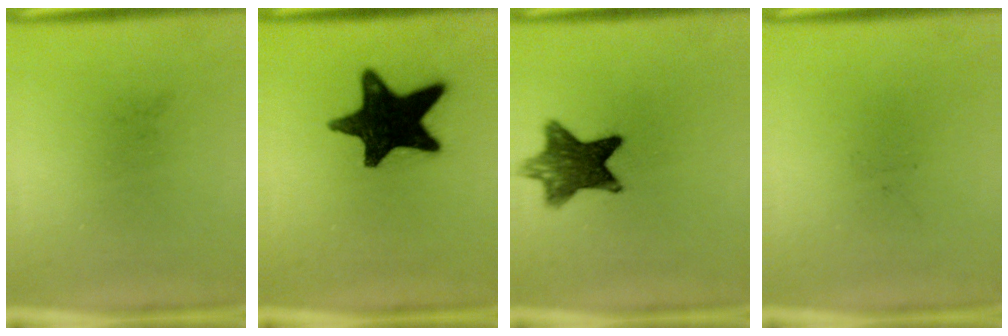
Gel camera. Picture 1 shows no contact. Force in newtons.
{"total": 17.7}
{"total": 9.9}
{"total": 0.0}